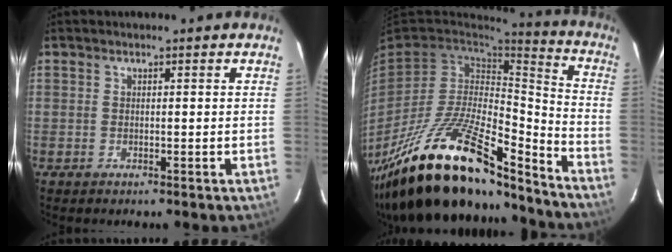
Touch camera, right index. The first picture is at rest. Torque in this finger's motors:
{"motor_torque": [1.62, -0.52, 1.05, 0.21]}